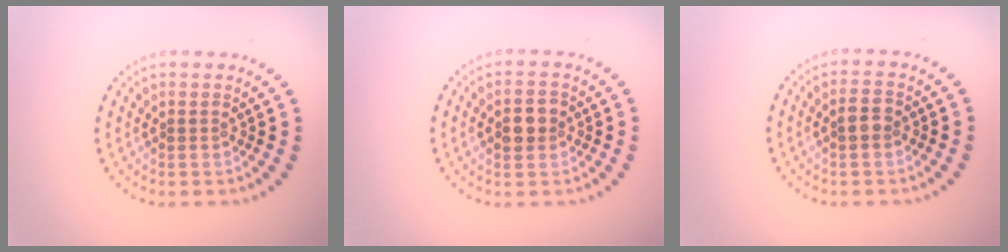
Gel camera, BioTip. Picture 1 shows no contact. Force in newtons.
{"total": 2.4, "press": 2.4, "slide": 0.2}
{"total": 1.8, "press": 1.8, "slide": 0.2}